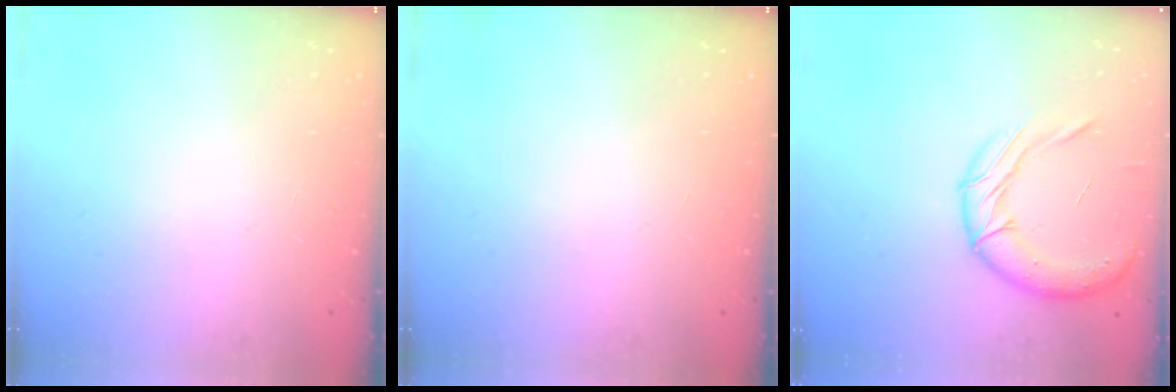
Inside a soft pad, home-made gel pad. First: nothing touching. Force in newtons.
{"total": 0.0}
{"total": 16.1, "press": 15.9, "slide": 2.5}